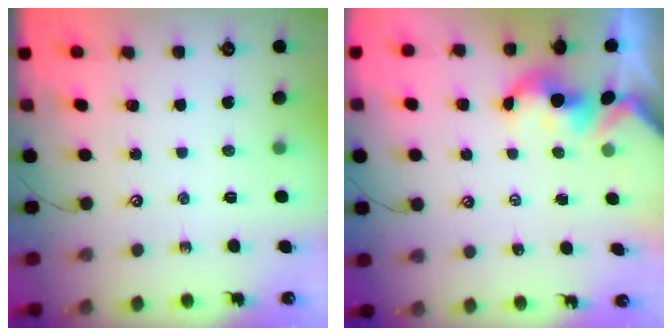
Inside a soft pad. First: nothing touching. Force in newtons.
{"total": 2.2, "press": 2.2, "slide": 0.2}